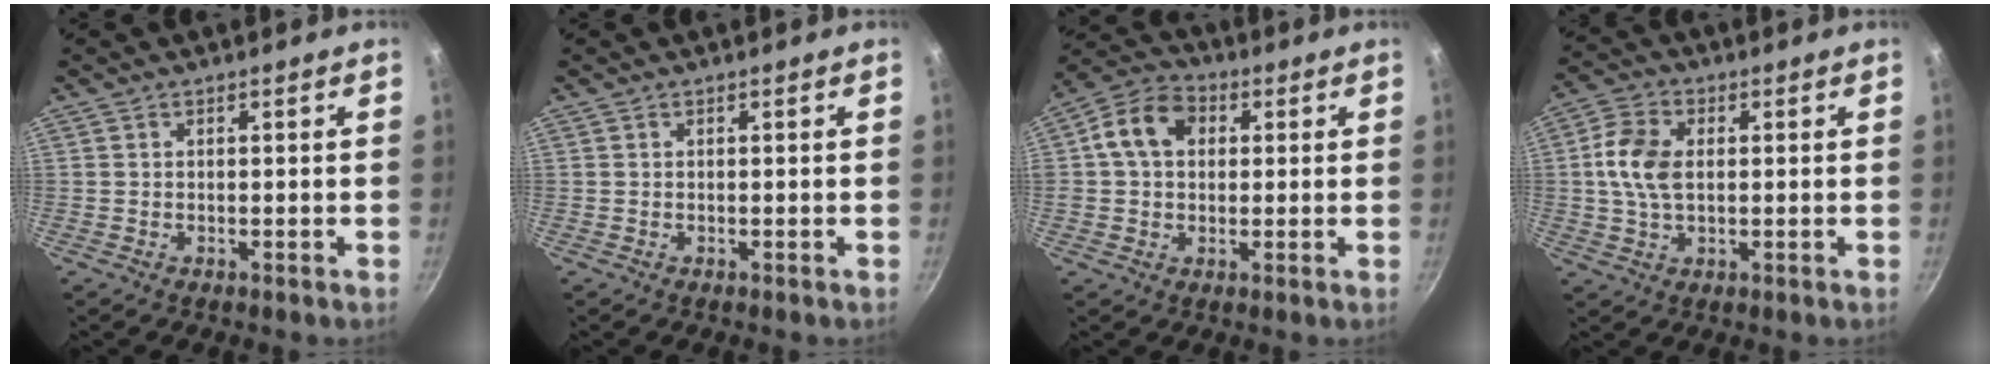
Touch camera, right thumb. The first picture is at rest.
{"total": 0.0}
{"total": 9.8, "force": [2.0, 7.6, 5.9], "torque": [-0.080, 0.018, 0.016]}
{"total": 8.3, "force": [0.7, 5.4, 6.2], "torque": [-0.113, 0.013, 0.007]}